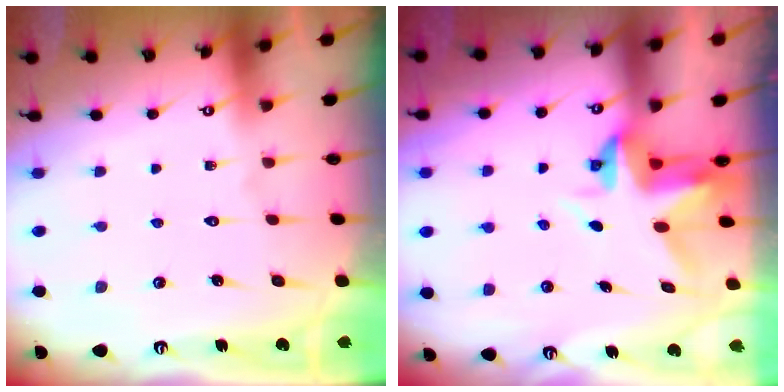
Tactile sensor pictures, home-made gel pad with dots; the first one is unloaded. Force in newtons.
{"total": 3.7, "press": 3.7, "slide": 0.3}